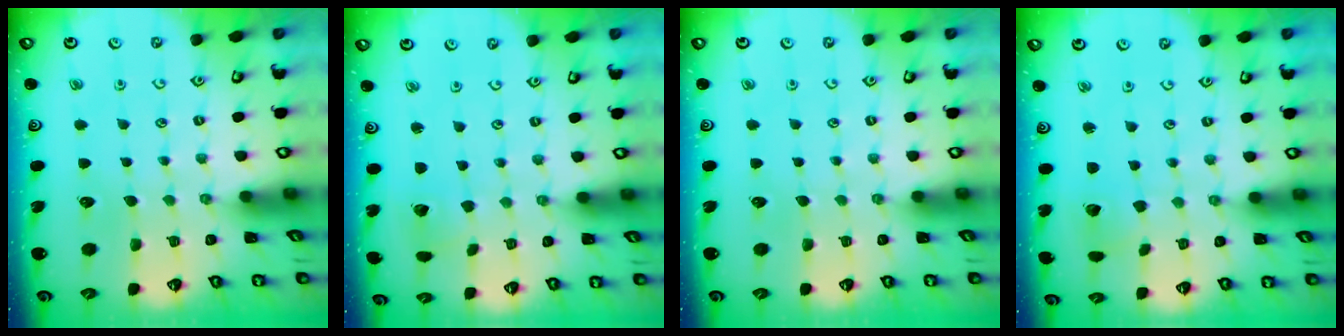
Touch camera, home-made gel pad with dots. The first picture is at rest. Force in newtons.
{"total": 1.4, "press": 1.3, "slide": 0.2}
{"total": 0.0}
{"total": 2.5, "press": 2.5, "slide": 0.2}